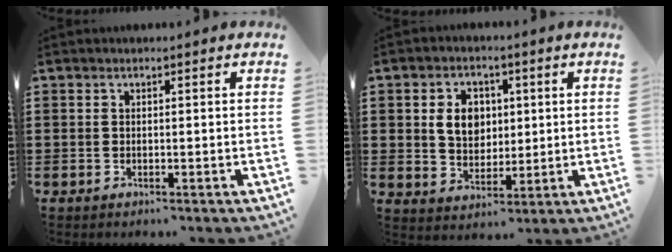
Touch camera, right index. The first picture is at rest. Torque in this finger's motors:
{"motor_torque": [0.96, -0.63, 0.30, 0.15]}